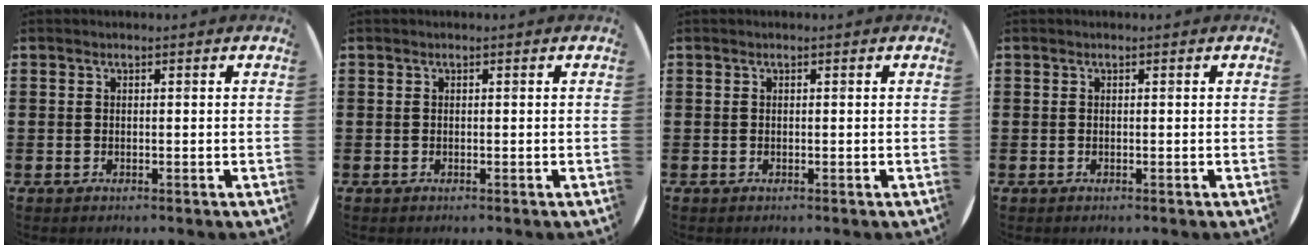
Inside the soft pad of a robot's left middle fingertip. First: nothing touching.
{"total": 0.0}
{"total": 0.0}
{"total": 0.0}